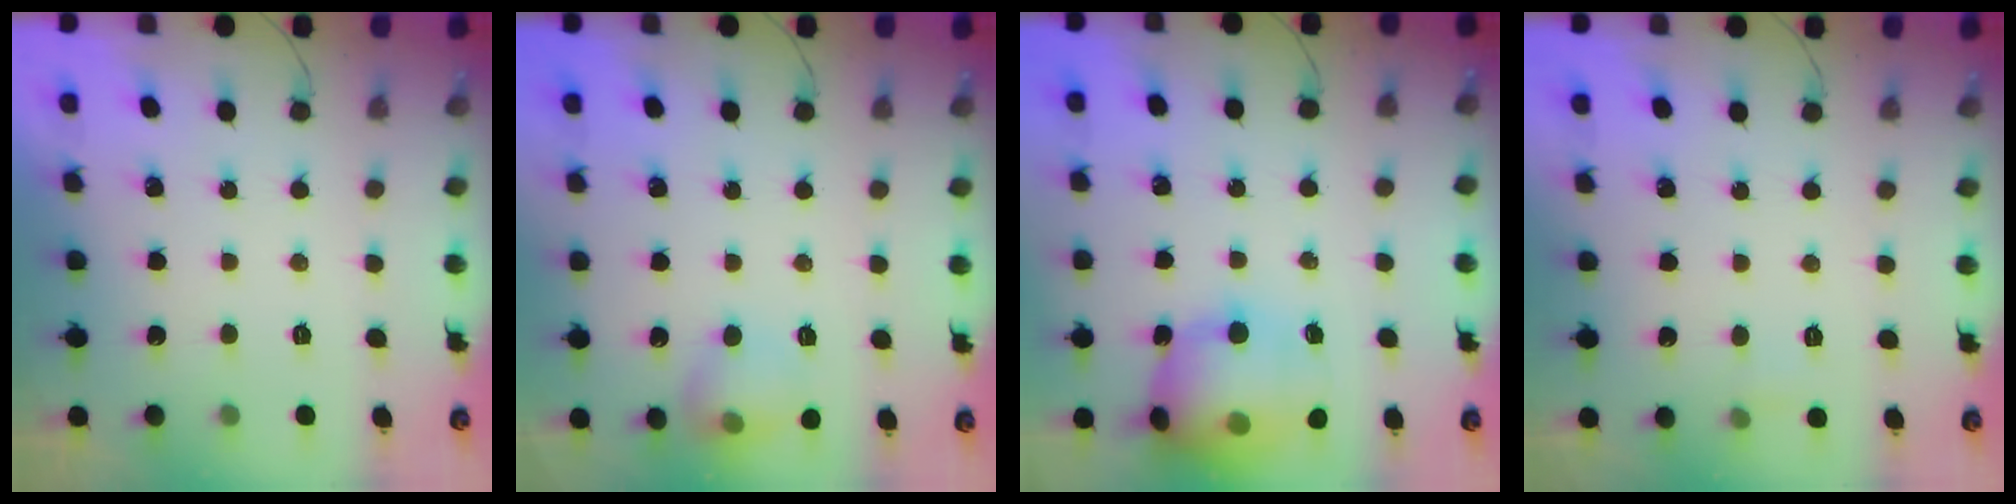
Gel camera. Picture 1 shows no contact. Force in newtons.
{"total": 10.1, "press": 10.0, "slide": 1.4}
{"total": 16.4, "press": 16.0, "slide": 3.7}
{"total": 6.3, "press": 1.7, "slide": 6.1}